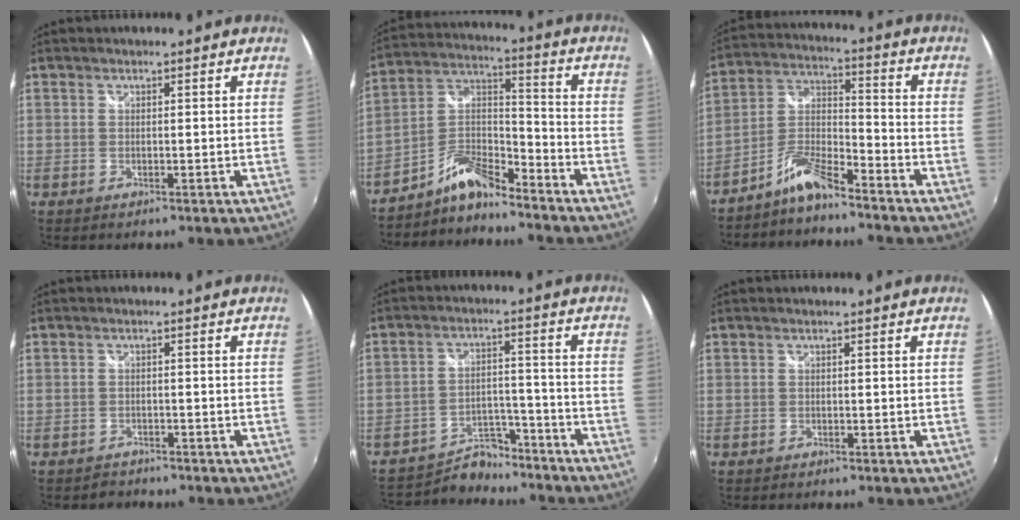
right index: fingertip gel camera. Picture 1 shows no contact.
{"total": 9.0, "force": [-7.7, 2.1, 4.2], "torque": [-0.104, 0.035, -0.156]}
{"total": 7.8, "force": [-6.5, 1.2, 4.2], "torque": [-0.104, 0.026, -0.128]}
{"total": 2.0, "force": [-1.8, 1.0, -0.2], "torque": [-0.002, 0.002, -0.029]}
{"total": 11.7, "force": [-10.4, 4.9, 2.0], "torque": [-0.064, 0.027, -0.155]}
{"total": 0.0}